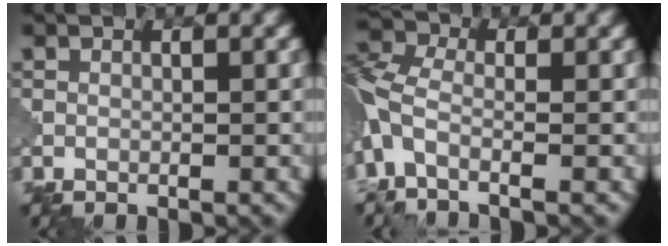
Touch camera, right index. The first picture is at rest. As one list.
[{"total": 4.7, "force": [-2.0, 2.0, 3.8], "torque": [-0.097, -0.007, -0.052]}]